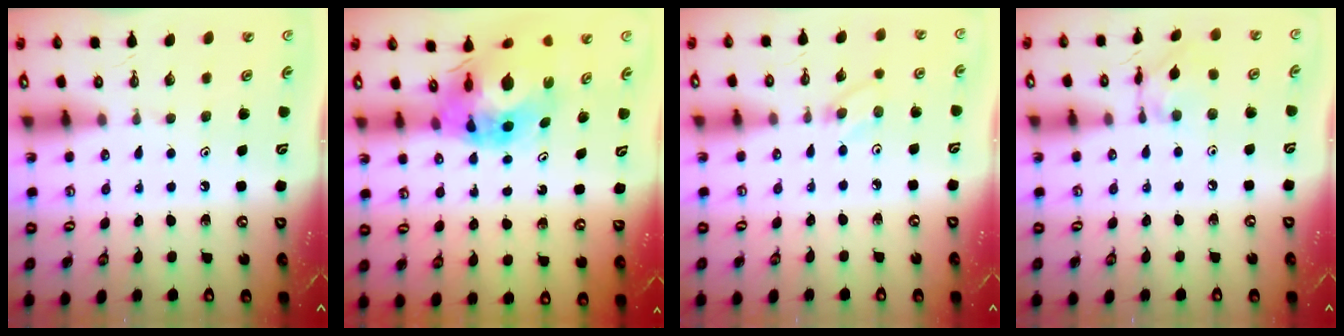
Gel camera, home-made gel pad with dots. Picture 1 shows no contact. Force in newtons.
{"total": 11.2, "press": 11.1, "slide": 1.5}
{"total": 3.0, "press": 3.0, "slide": 0.4}
{"total": 5.6, "press": 5.6, "slide": 0.3}